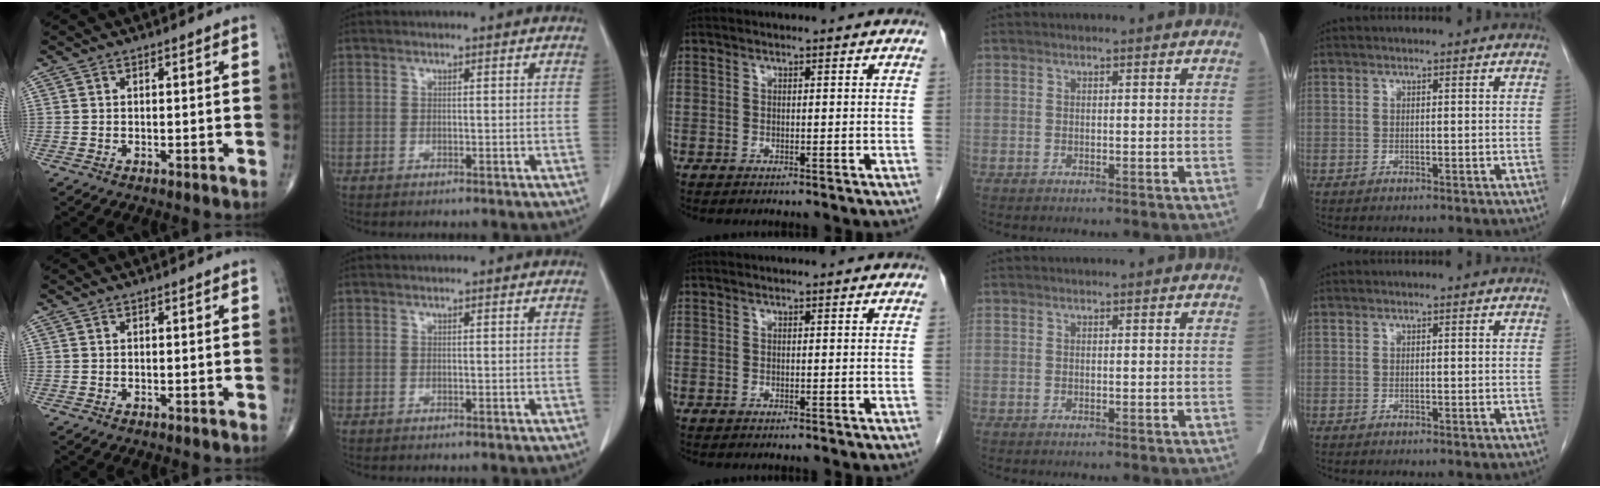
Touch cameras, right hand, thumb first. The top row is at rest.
{}